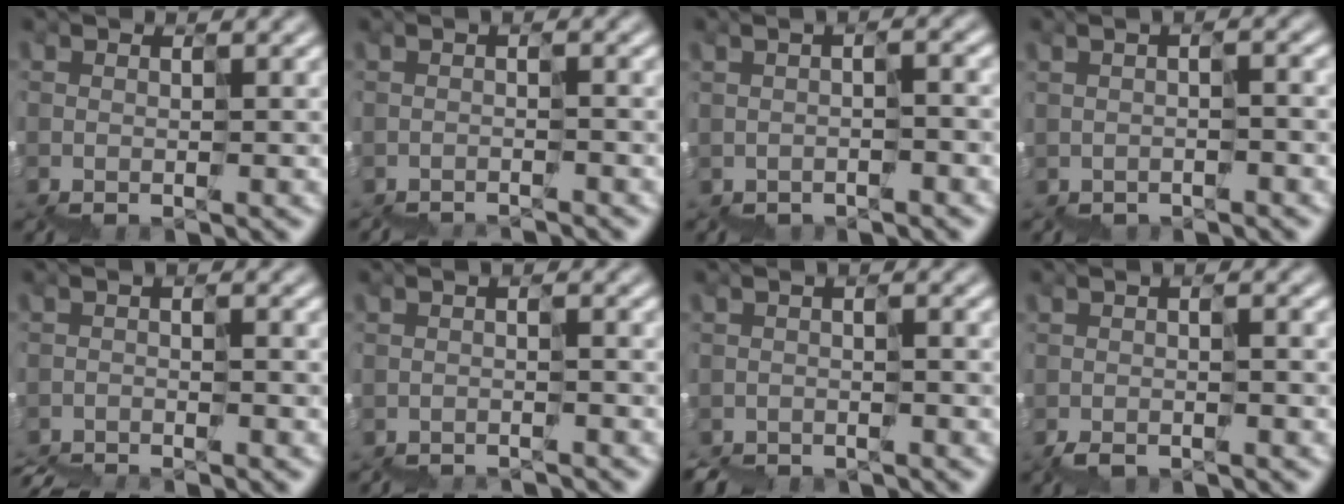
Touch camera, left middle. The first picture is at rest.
{"total": 2.2, "force": [-2.2, -0.1, 0.1], "torque": [0.006, 0.001, -0.028]}
{"total": 1.6, "force": [-1.4, 0.4, 0.8], "torque": [0.001, 0.005, -0.012]}
{"total": 1.3, "force": [-1.1, 0.3, 0.5], "torque": [0.004, 0.005, -0.008]}
{"total": 3.8, "force": [-3.6, 0.2, 0.9], "torque": [-0.014, -0.002, -0.052]}
{"total": 2.4, "force": [-2.4, 0.0, 0.1], "torque": [0.009, 0.003, -0.028]}
{"total": 2.8, "force": [-2.8, 0.2, -0.1], "torque": [0.003, 0.008, -0.031]}
{"total": 1.1, "force": [-1.0, -0.1, -0.1], "torque": [-0.002, 0.003, -0.021]}